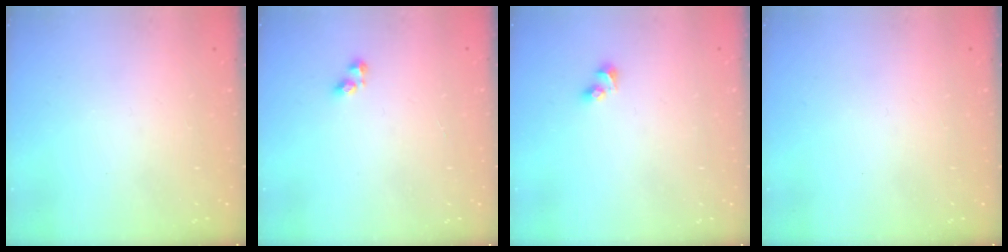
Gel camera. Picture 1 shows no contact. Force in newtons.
{"total": 2.8, "press": 2.8, "slide": 0.6}
{"total": 2.1, "press": 1.7, "slide": 1.1}
{"total": 0.0}